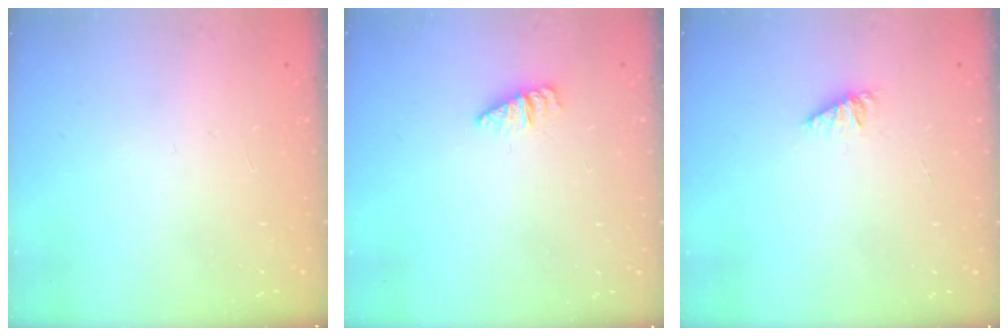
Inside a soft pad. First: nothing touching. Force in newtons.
{"total": 1.1, "press": 1.1, "slide": 0.2}
{"total": 1.4, "press": 1.4, "slide": 0.2}